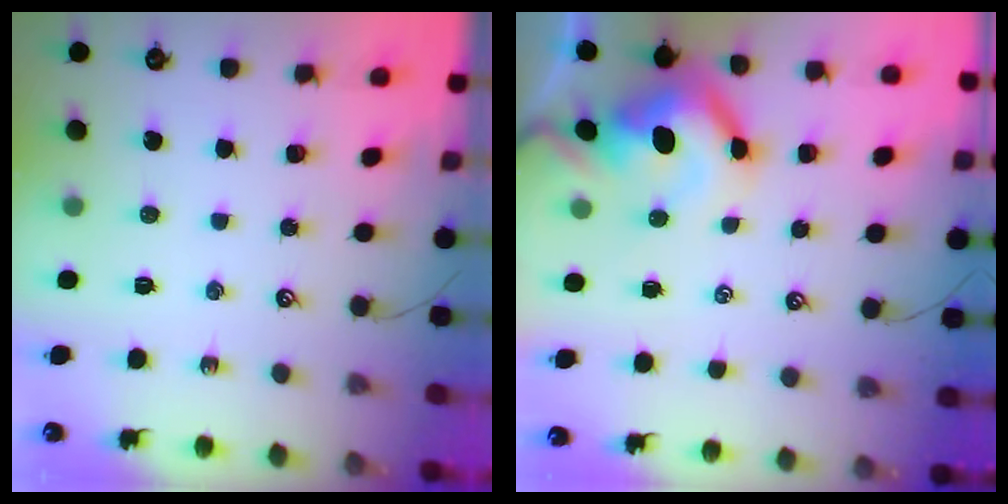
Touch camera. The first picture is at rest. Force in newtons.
{"total": 9.8, "press": 9.7, "slide": 1.6}